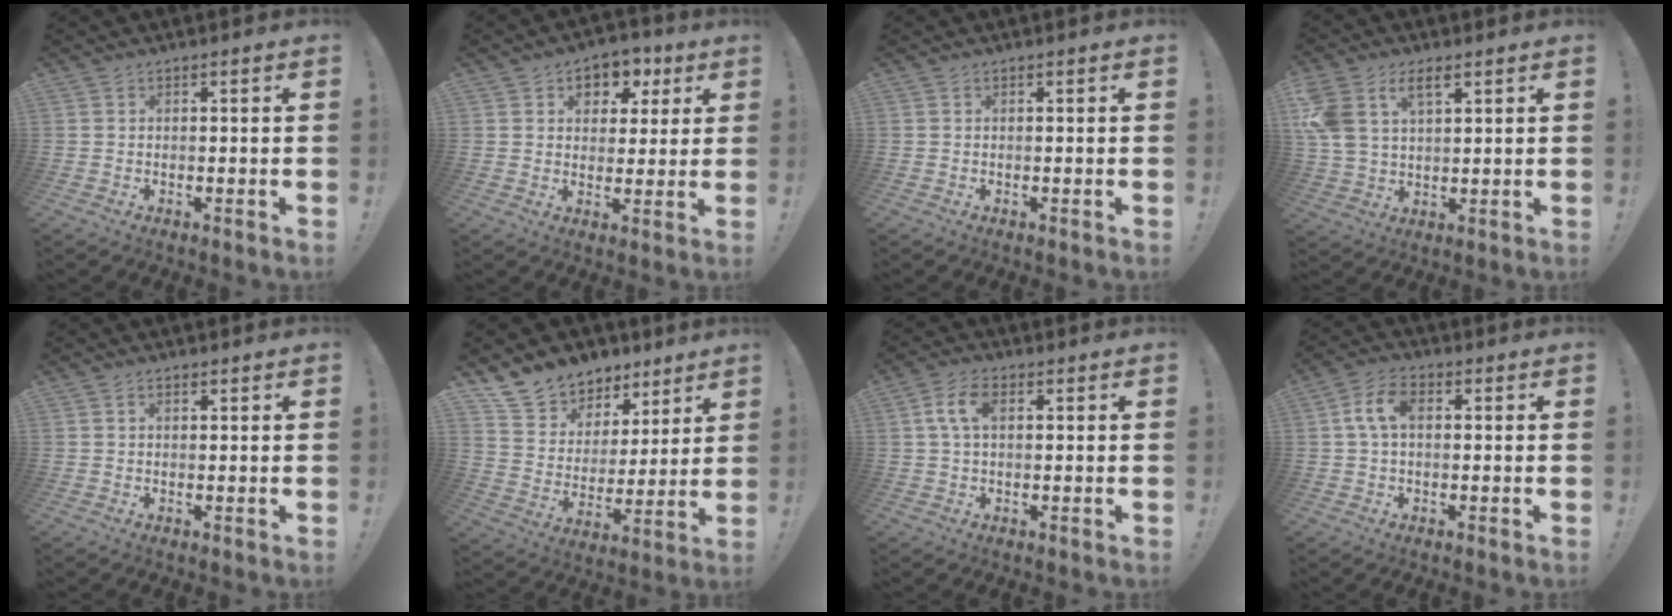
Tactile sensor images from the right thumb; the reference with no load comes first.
{"total": 7.4, "force": [2.7, 6.2, 3.1], "torque": [-0.029, -0.012, 0.051]}
{"total": 0.0}
{"total": 9.4, "force": [4.7, 5.5, 6.0], "torque": [-0.134, -0.007, 0.093]}
{"total": 0.8, "force": [0.5, 0.5, 0.4], "torque": [-0.001, -0.001, 0.008]}
{"total": 11.1, "force": [8.4, 7.0, 1.8], "torque": [-0.037, -0.068, 0.160]}
{"total": 6.7, "force": [1.7, 3.8, 5.2], "torque": [-0.104, 0.007, 0.030]}
{"total": 7.4, "force": [1.2, 4.6, 5.7], "torque": [-0.107, 0.014, 0.023]}